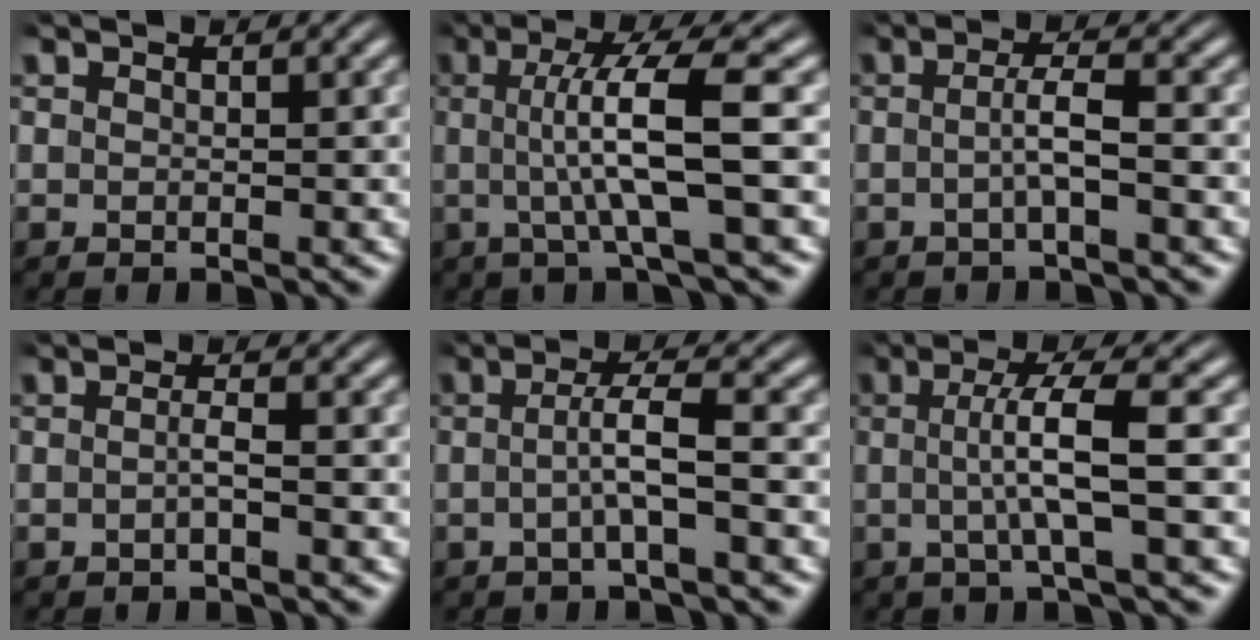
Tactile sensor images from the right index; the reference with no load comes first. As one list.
[{"total": 6.1, "force": [0.9, 0.2, 6.1], "torque": [-0.103, 0.007, 0.012]}, {"total": 2.4, "force": [-0.9, -0.2, 2.2], "torque": [-0.040, 0.001, -0.016]}, {"total": 1.3, "force": [-0.8, -0.3, 1.0], "torque": [-0.019, -0.002, -0.014]}, {"total": 3.0, "force": [-0.9, -0.1, 2.9], "torque": [-0.051, 0.004, -0.016]}, {"total": 4.2, "force": [0.2, -0.1, 4.2], "torque": [-0.073, 0.005, 0.002]}]